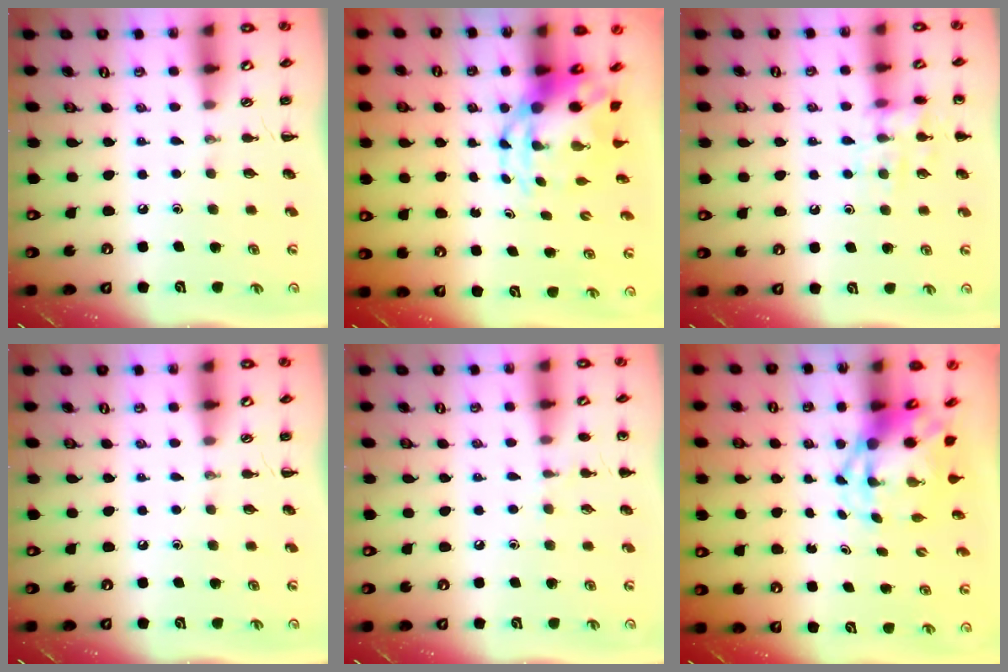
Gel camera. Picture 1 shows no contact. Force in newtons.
{"total": 6.0, "press": 5.8, "slide": 1.6}
{"total": 11.5, "press": 11.5, "slide": 0.8}
{"total": 0.0}
{"total": 5.1, "press": 4.9, "slide": 1.6}
{"total": 3.8, "press": 3.7, "slide": 1.0}